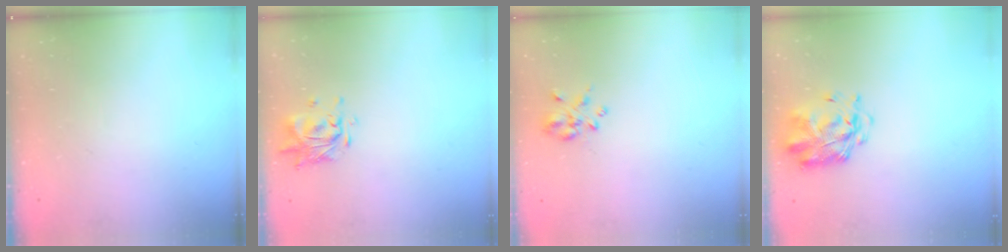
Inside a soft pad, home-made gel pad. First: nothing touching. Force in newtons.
{"total": 1.5, "press": 1.5, "slide": 0.1}
{"total": 3.2, "press": 2.9, "slide": 1.3}
{"total": 2.9, "press": 2.8, "slide": 0.8}